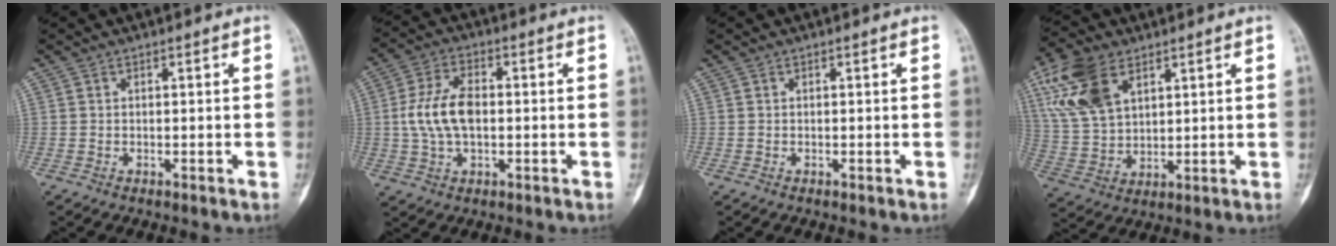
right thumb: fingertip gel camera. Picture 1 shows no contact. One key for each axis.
{"total": 9.7, "fx": 0.0, "fy": 5.5, "fz": 8.0, "tx": -0.158, "ty": 0.013, "tz": -0.001}
{"total": 0.0}
{"total": 13.6, "fx": 6.6, "fy": 7.9, "fz": 8.8, "tx": -0.173, "ty": -0.012, "tz": 0.137}